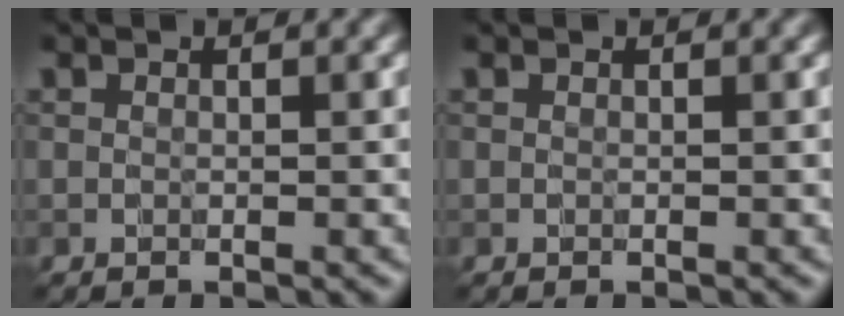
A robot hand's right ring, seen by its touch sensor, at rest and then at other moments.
{"total": 0.0}